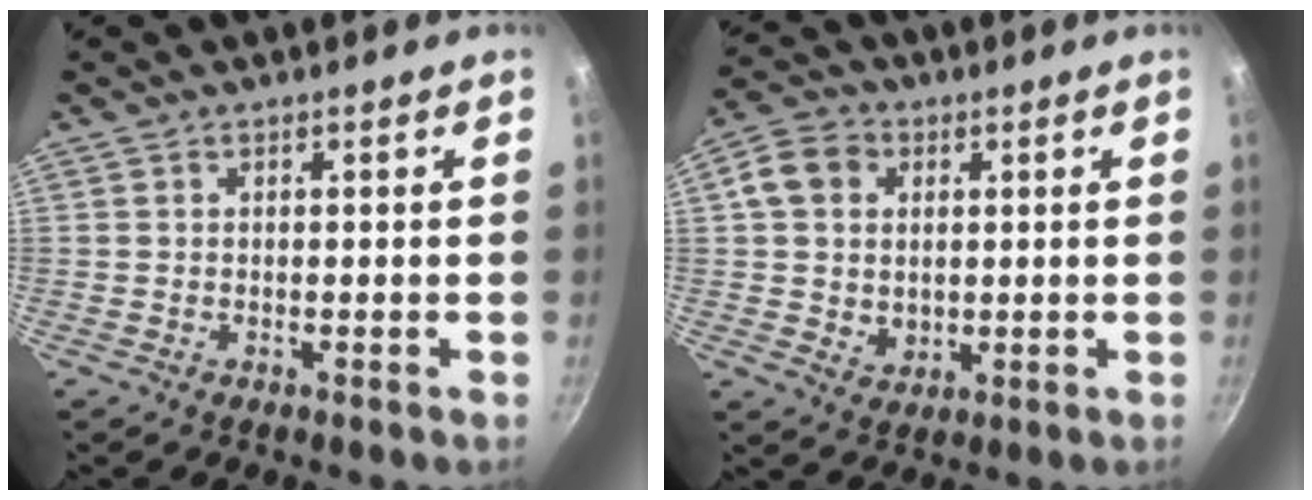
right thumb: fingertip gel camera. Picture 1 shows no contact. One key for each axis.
{"total": 9.4, "fx": 2.1, "fy": 7.9, "fz": 4.7, "tx": -0.058, "ty": -0.006, "tz": 0.031}